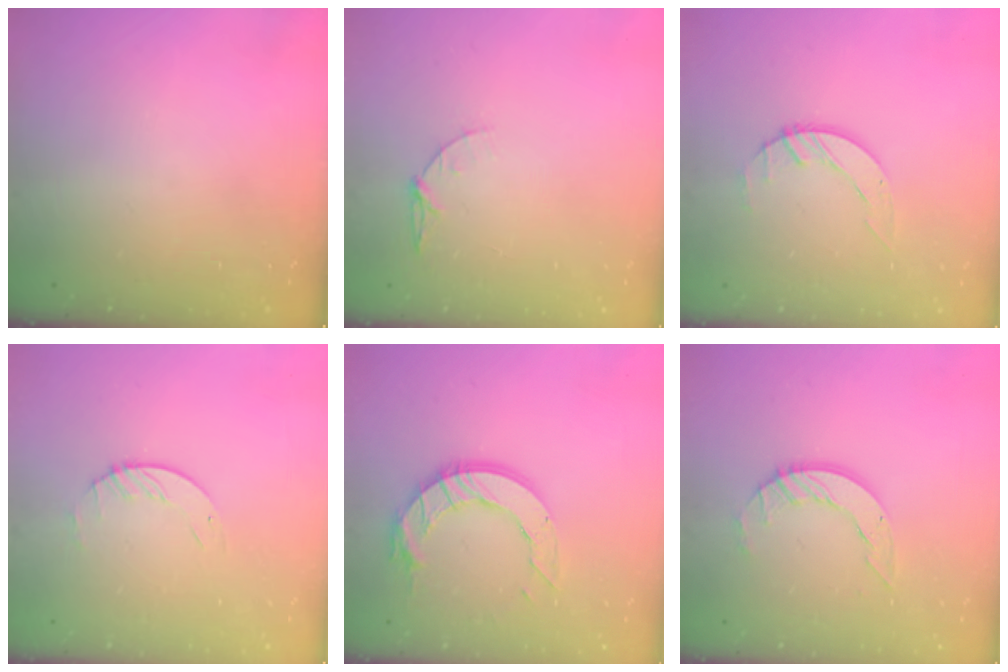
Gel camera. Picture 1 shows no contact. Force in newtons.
{"total": 5.2, "press": 5.1, "slide": 0.6}
{"total": 3.3, "press": 3.2, "slide": 0.4}
{"total": 1.6, "press": 1.6, "slide": 0.2}
{"total": 13.0, "press": 12.9, "slide": 1.2}
{"total": 8.3, "press": 8.3, "slide": 0.7}